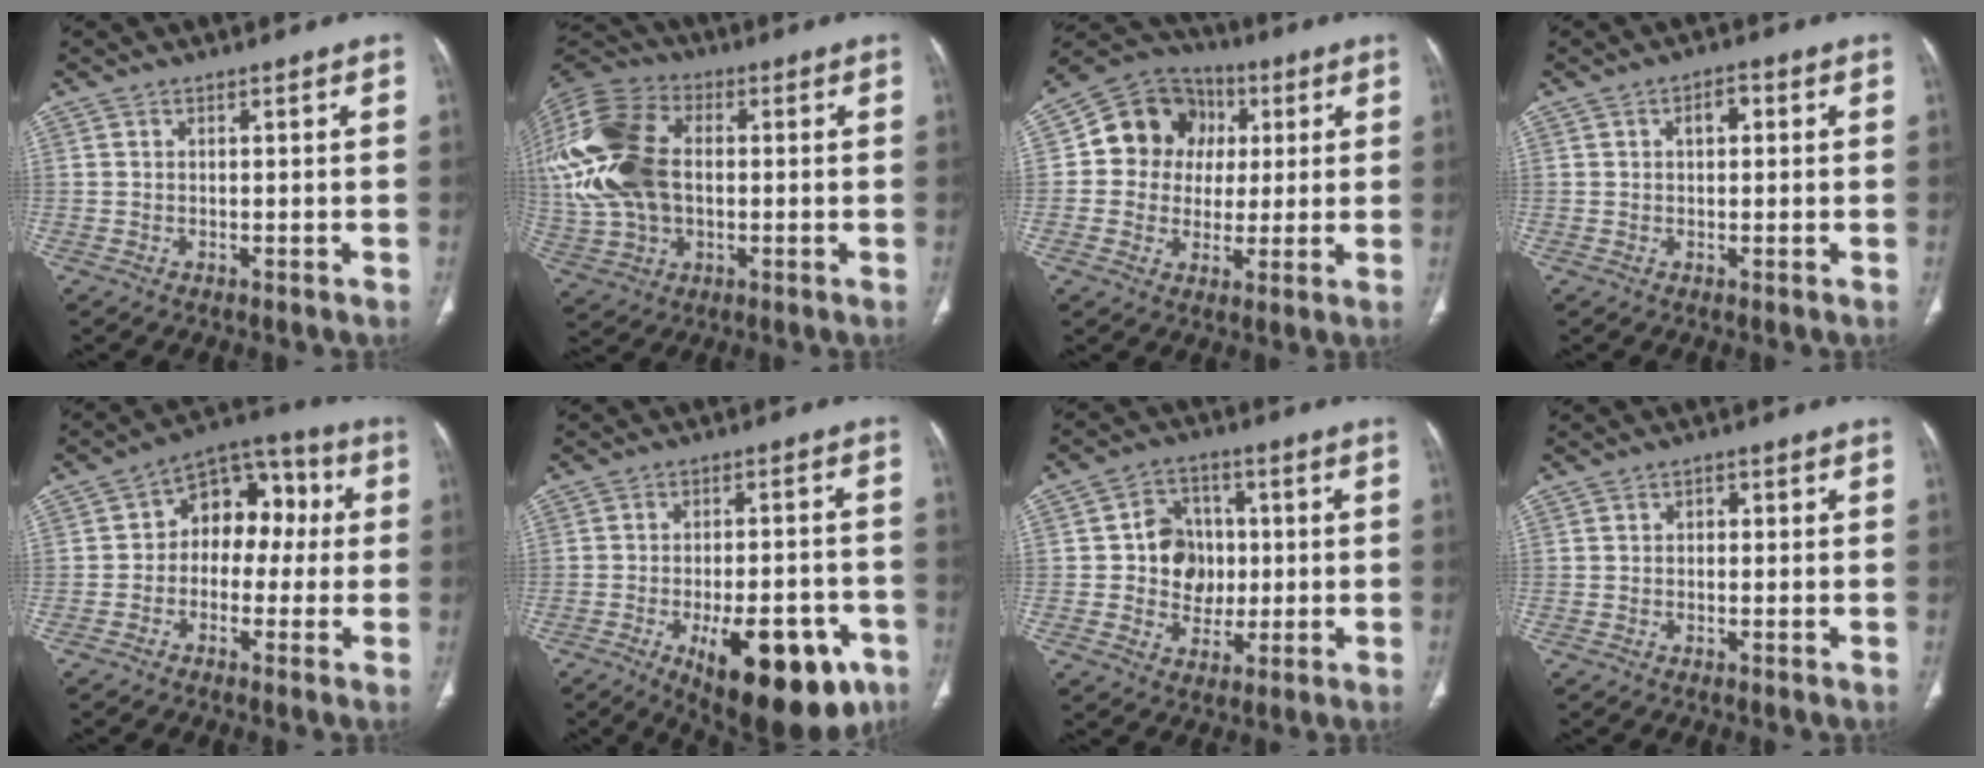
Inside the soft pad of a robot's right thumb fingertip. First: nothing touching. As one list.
[{"total": 28.3, "force": [2.8, 19.2, 20.6], "torque": [-0.495, 0.032, 0.061]}, {"total": 12.8, "force": [1.9, 11.5, 5.3], "torque": [-0.048, 0.014, 0.022]}, {"total": 3.0, "force": [0.7, 1.9, 2.3], "torque": [-0.029, 0.011, 0.008]}, {"total": 11.8, "force": [0.5, 8.5, 8.2], "torque": [-0.067, 0.043, -0.010]}, {"total": 20.8, "force": [-9.5, 8.9, 16.3], "torque": [-0.171, 0.032, -0.119]}, {"total": 9.8, "force": [0.3, 8.6, 4.8], "torque": [-0.027, 0.010, 0.005]}, {"total": 1.5, "force": [0.2, 1.1, 1.0], "torque": [-0.008, 0.006, 0.000]}]